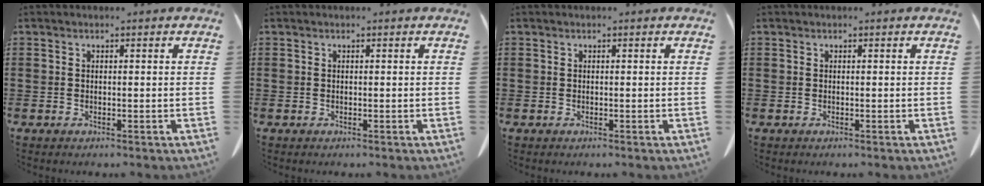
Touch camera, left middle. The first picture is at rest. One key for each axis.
{"total": 0.0}
{"total": 0.0}
{"total": 0.0}